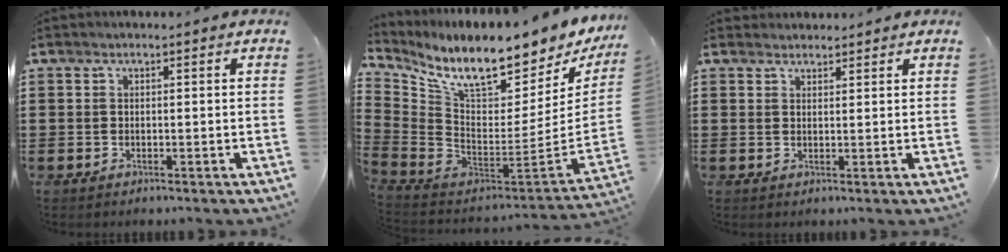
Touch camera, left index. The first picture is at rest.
{"total": 10.6, "force": [8.5, 1.2, 6.3], "torque": [-0.142, -0.085, 0.140]}
{"total": 1.8, "force": [1.7, 0.6, -0.1], "torque": [-0.002, 0.004, 0.034]}